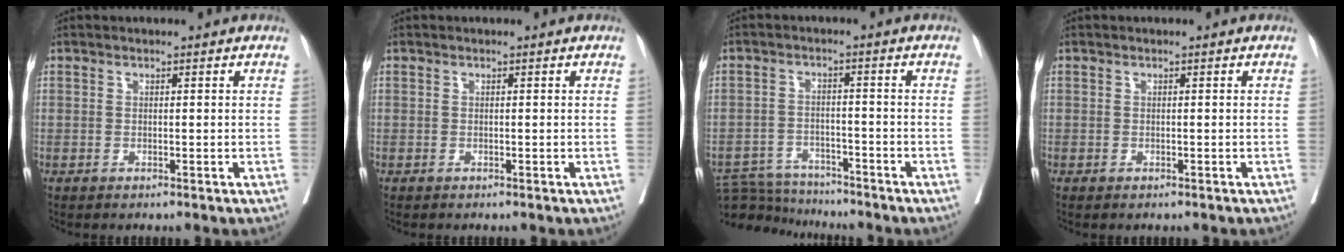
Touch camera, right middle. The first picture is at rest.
{"total": 0.0}
{"total": 7.5, "force": [-7.4, 1.2, 0.0], "torque": [-0.003, 0.002, -0.131]}
{"total": 0.6, "force": [-0.5, 0.2, 0.2], "torque": [-0.007, -0.002, -0.009]}